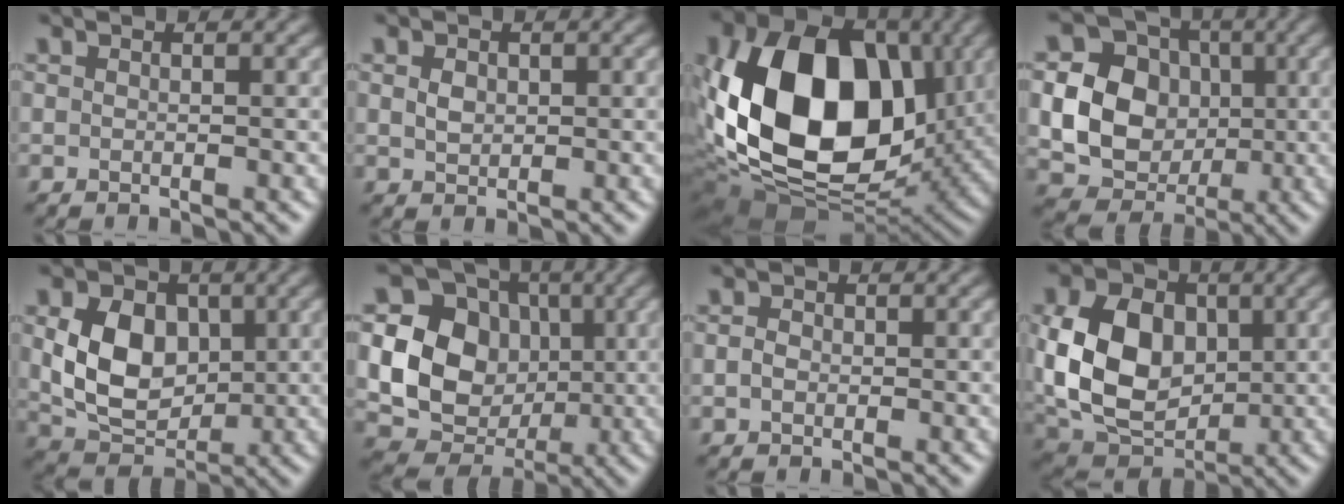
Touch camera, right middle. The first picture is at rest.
{"total": 1.5, "force": [0.3, 1.2, 0.9], "torque": [-0.018, 0.000, 0.007]}
{"total": 16.6, "force": [1.6, 11.5, 11.9], "torque": [-0.234, -0.016, 0.028]}
{"total": 10.6, "force": [0.0, 9.4, 4.9], "torque": [-0.100, -0.005, -0.007]}
{"total": 7.4, "force": [1.0, 5.5, 4.9], "torque": [-0.097, -0.005, 0.017]}
{"total": 12.8, "force": [0.6, 11.2, 6.1], "torque": [-0.134, 0.002, 0.002]}
{"total": 1.3, "force": [-0.1, 1.0, 0.7], "torque": [-0.015, 0.000, -0.007]}
{"total": 11.2, "force": [0.8, 8.1, 7.6], "torque": [-0.171, -0.001, 0.012]}